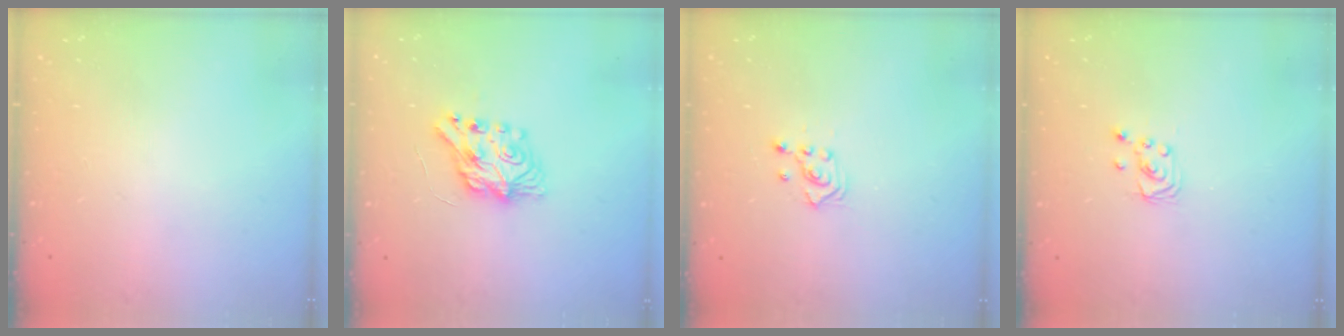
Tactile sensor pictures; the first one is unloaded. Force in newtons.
{"total": 8.3, "press": 8.2, "slide": 0.4}
{"total": 2.6, "press": 2.4, "slide": 1.0}
{"total": 2.3, "press": 2.2, "slide": 0.3}